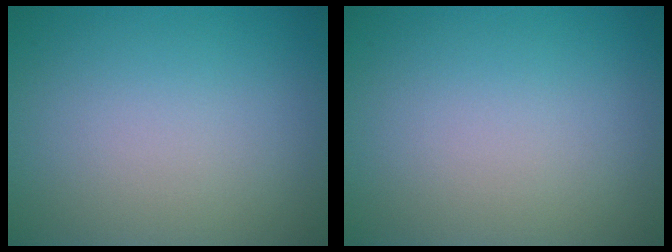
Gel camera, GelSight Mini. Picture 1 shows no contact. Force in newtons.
{"total": 0.0}